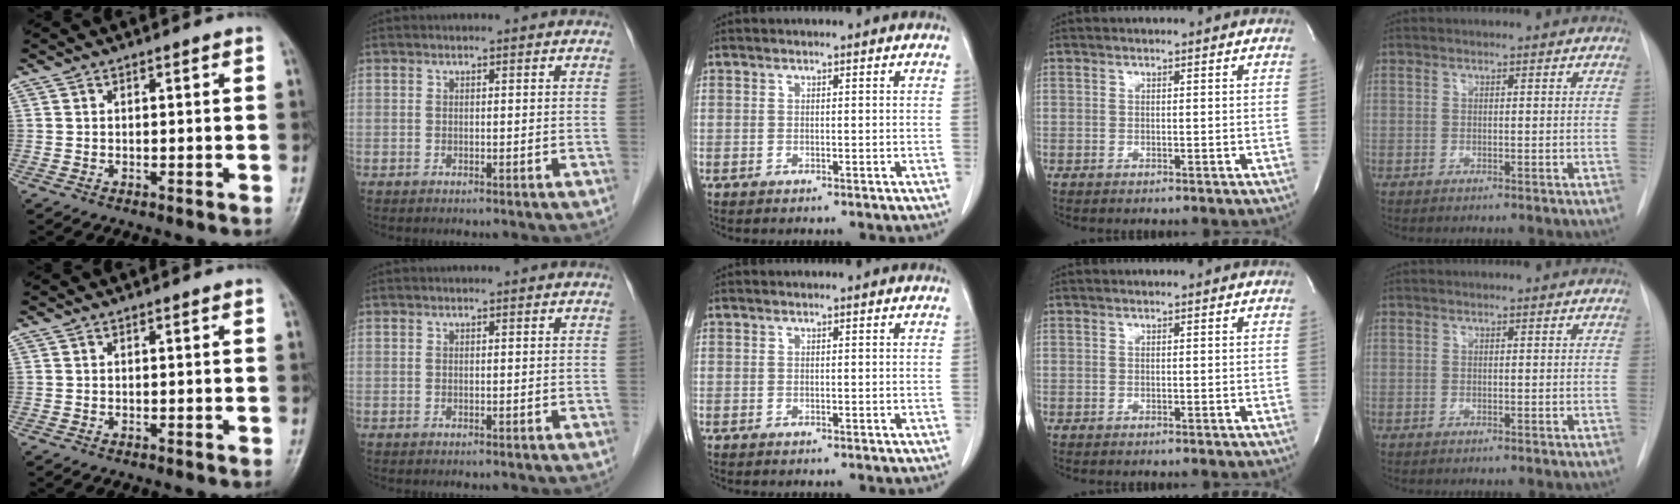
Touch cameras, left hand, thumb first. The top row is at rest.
{}